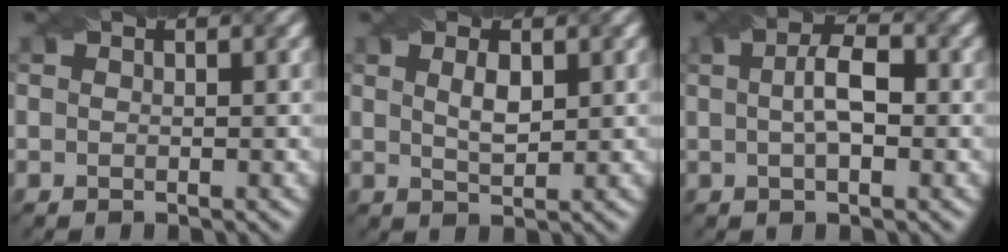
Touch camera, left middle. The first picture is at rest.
{"total": 1.9, "force": [0.8, 0.7, 1.7], "torque": [-0.034, 0.000, 0.017]}
{"total": 3.7, "force": [0.3, 1.4, 3.4], "torque": [-0.066, 0.007, 0.002]}